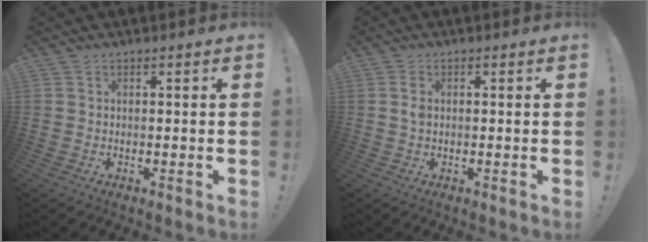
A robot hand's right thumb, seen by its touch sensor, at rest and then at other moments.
{"total": 2.0, "force": [0.2, 1.2, 1.6], "torque": [-0.036, 0.007, 0.003]}